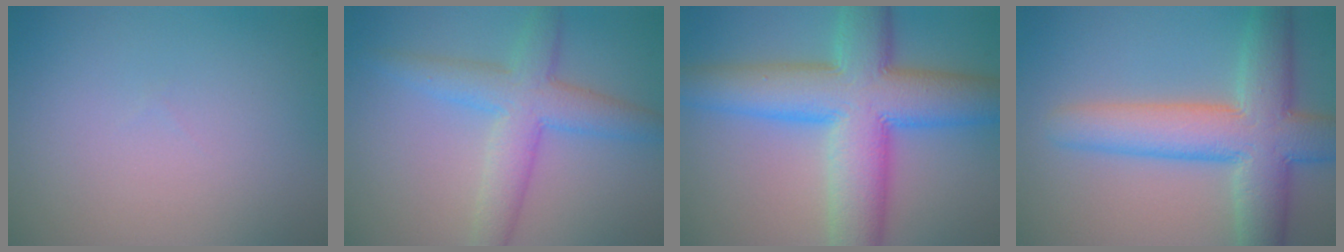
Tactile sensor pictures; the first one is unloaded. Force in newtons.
{"total": 5.3, "press": 5.3, "slide": 0.1}
{"total": 11.8, "press": 11.8, "slide": 0.1}
{"total": 9.1, "press": 9.0, "slide": 0.3}